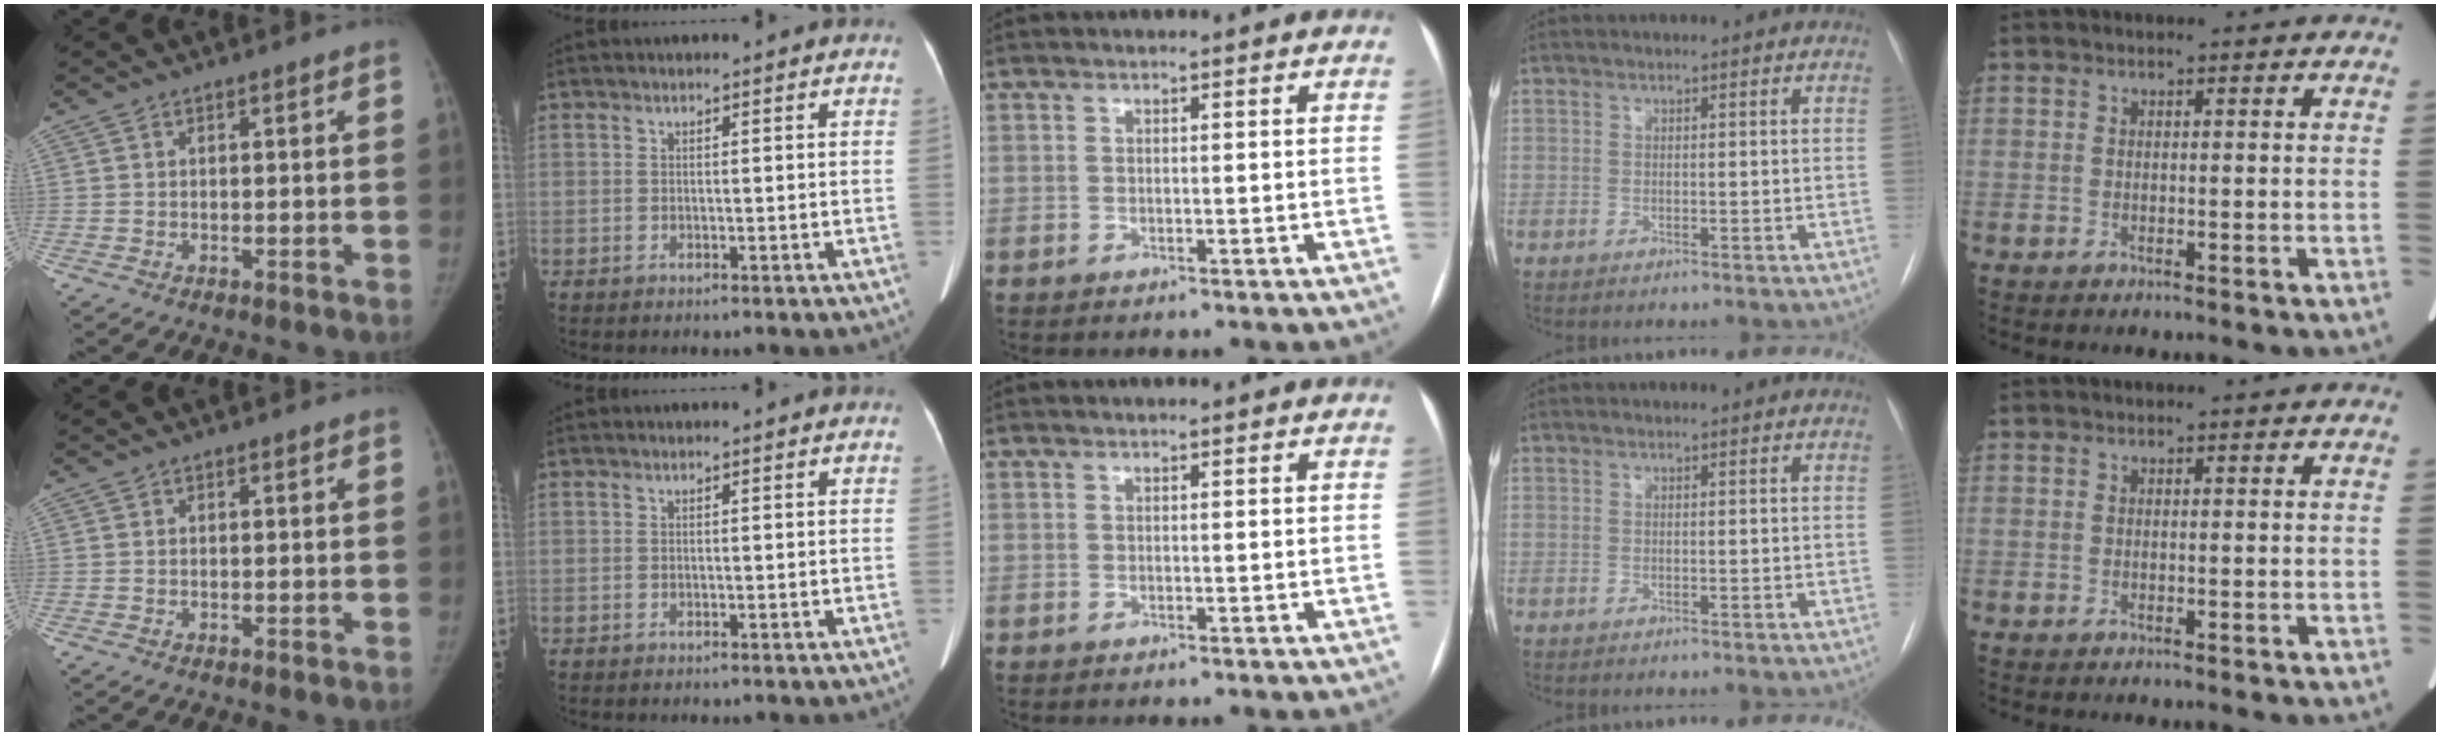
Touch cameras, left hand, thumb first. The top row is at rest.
{}